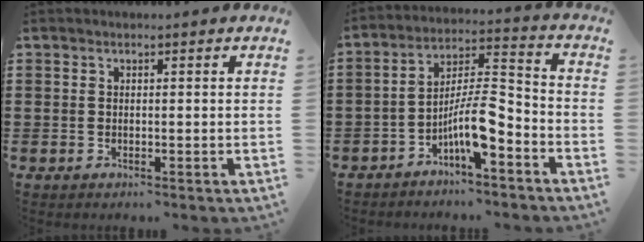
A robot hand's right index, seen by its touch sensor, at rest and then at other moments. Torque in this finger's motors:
{"motor_torque": [2.14, 0.00, 0.95, 0.21]}